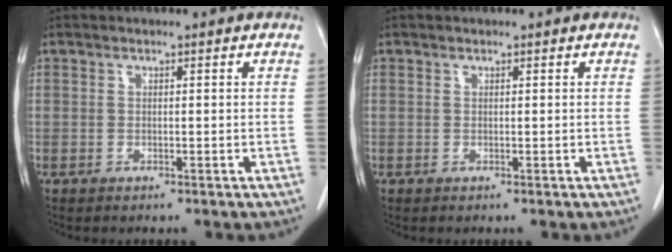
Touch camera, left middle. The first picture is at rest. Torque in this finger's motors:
{"motor_torque": [-0.33, 0.08, -0.12, -0.01]}